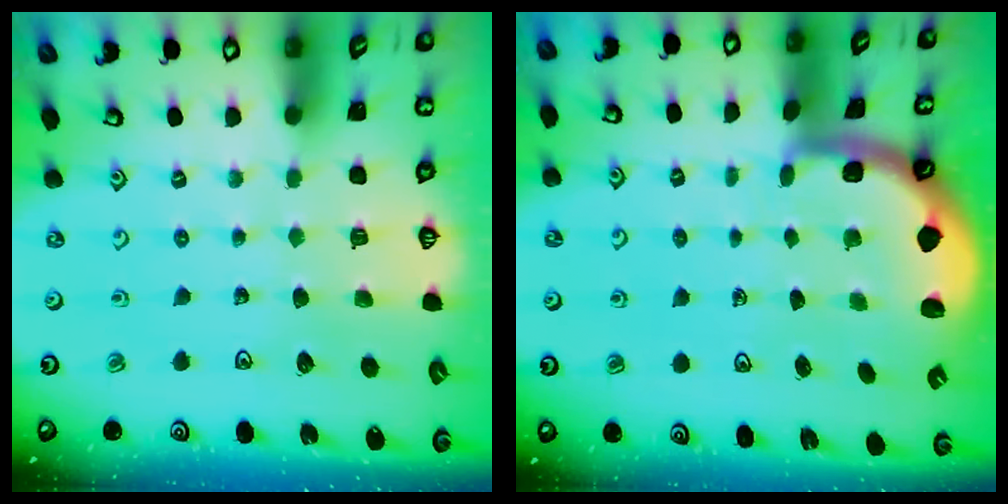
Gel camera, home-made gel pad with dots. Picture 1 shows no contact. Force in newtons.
{"total": 1.3, "press": 1.3, "slide": 0.3}